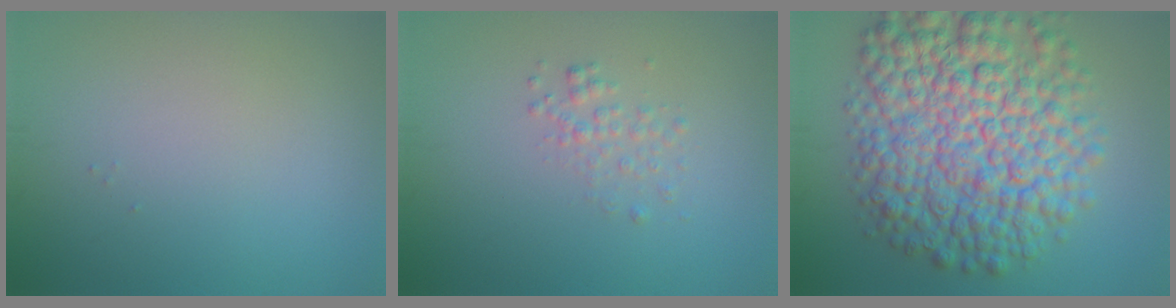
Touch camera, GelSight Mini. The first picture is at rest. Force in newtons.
{"total": 1.4, "press": 1.4, "slide": 0.1}
{"total": 12.8, "press": 12.8, "slide": 0.3}